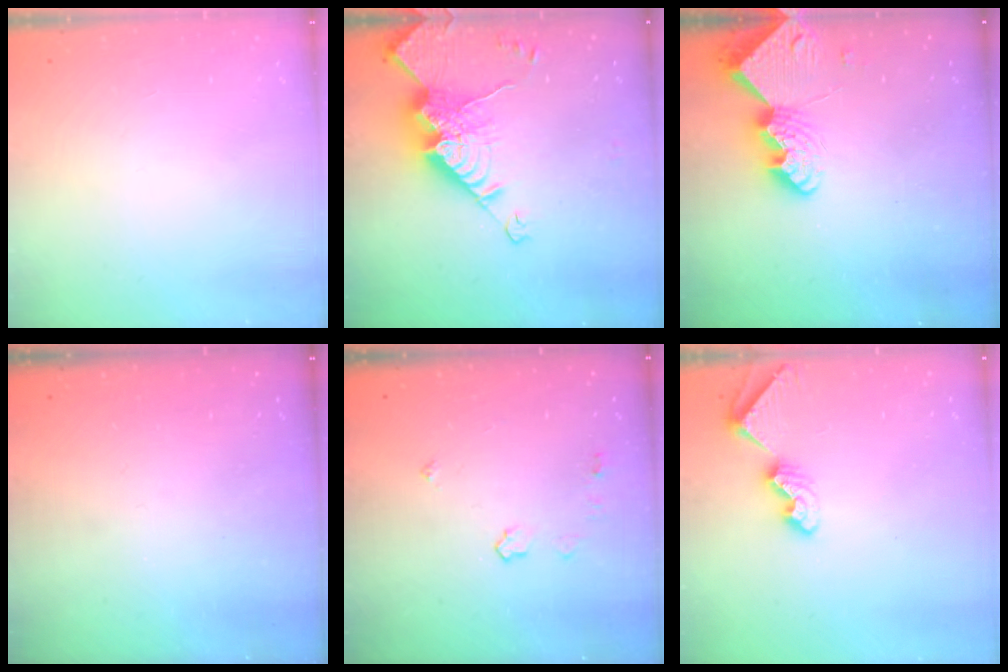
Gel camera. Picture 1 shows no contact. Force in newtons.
{"total": 18.6, "press": 18.5, "slide": 2.0}
{"total": 9.7, "press": 9.7, "slide": 0.9}
{"total": 0.0}
{"total": 4.8, "press": 4.7, "slide": 0.6}
{"total": 8.7, "press": 8.7, "slide": 0.7}